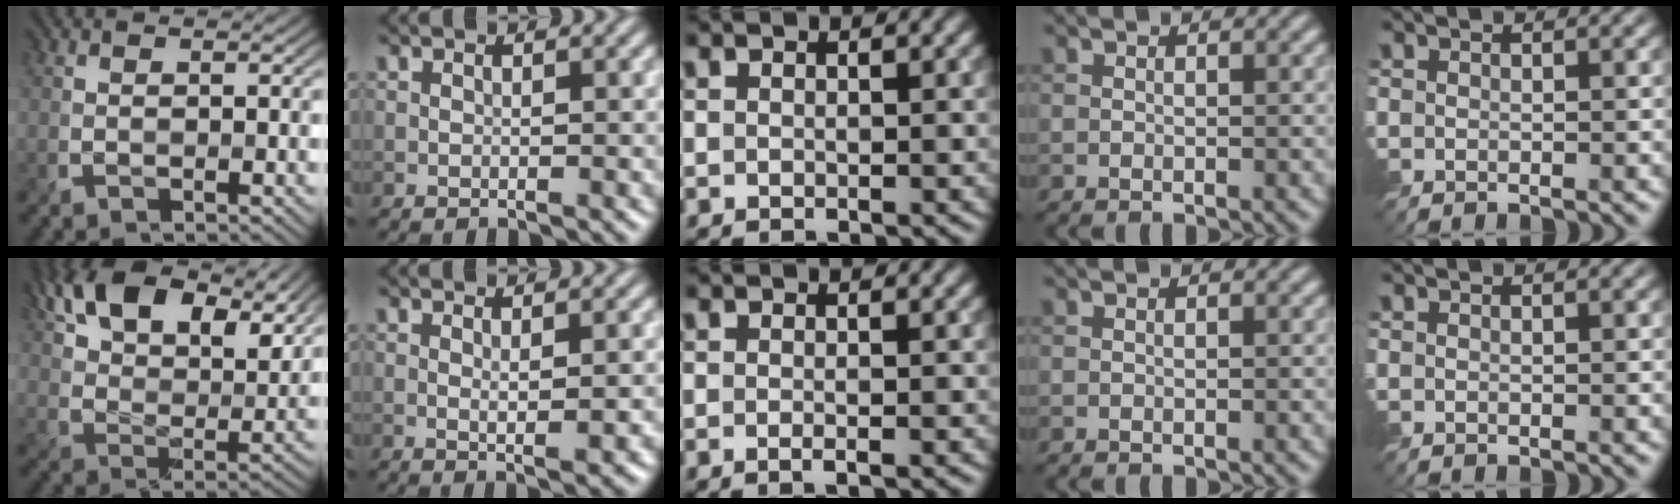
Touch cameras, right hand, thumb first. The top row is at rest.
{"thumb": {"total": 13.2, "force": [7.6, 7.2, 8.0], "torque": [-0.161, 0.008, 0.138]}, "index": {"total": 1.8, "force": [0.0, 0.2, 1.8], "torque": [-0.031, -0.002, 0.001]}, "middle": {"total": 1.0, "force": [-0.2, 0.3, 1.0], "torque": [-0.010, -0.004, -0.006]}}